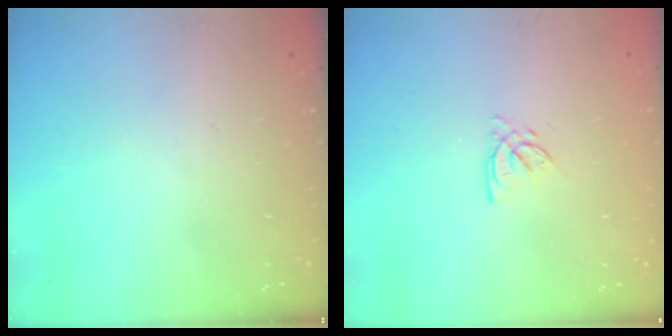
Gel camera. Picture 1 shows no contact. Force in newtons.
{"total": 2.5, "press": 2.5, "slide": 0.3}